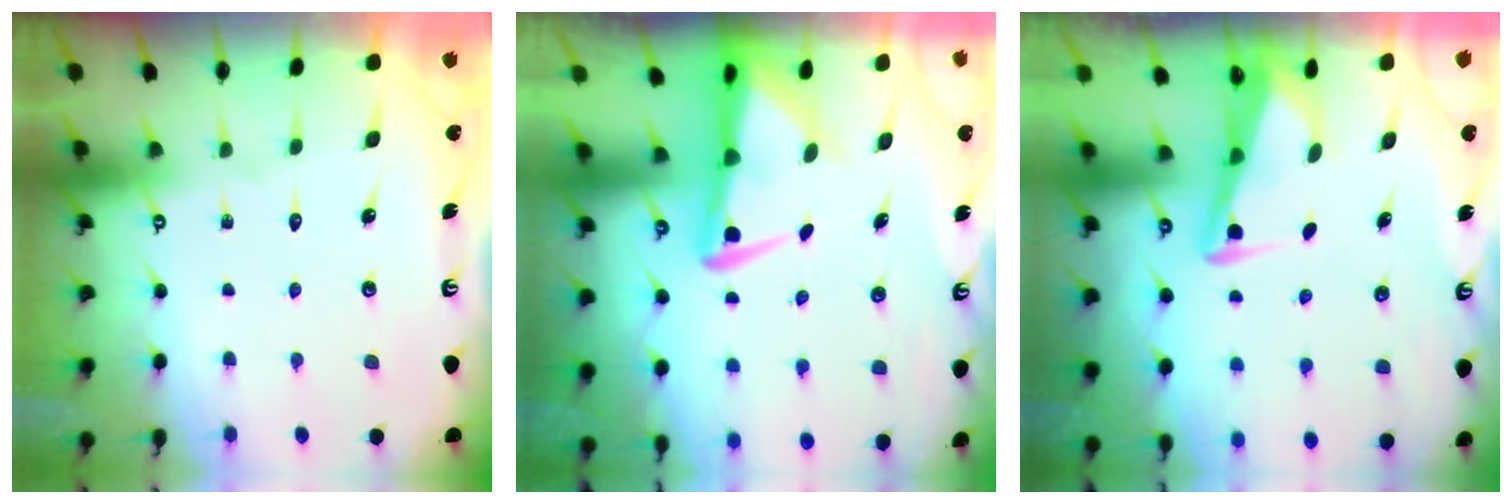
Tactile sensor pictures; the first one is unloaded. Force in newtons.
{"total": 4.8, "press": 4.7, "slide": 0.9}
{"total": 3.5, "press": 3.4, "slide": 0.8}